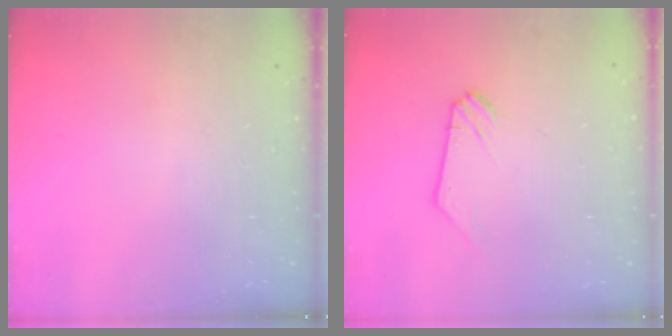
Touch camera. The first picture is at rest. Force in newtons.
{"total": 0.0}